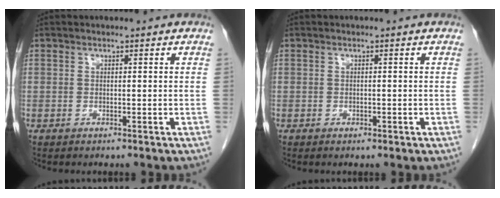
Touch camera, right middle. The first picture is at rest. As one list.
[{"total": 0.7, "force": [-0.3, 0.3, 0.5], "torque": [-0.007, 0.000, -0.004]}]